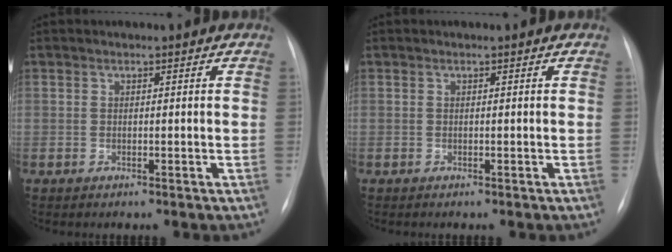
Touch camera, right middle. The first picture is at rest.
{"total": 0.0}